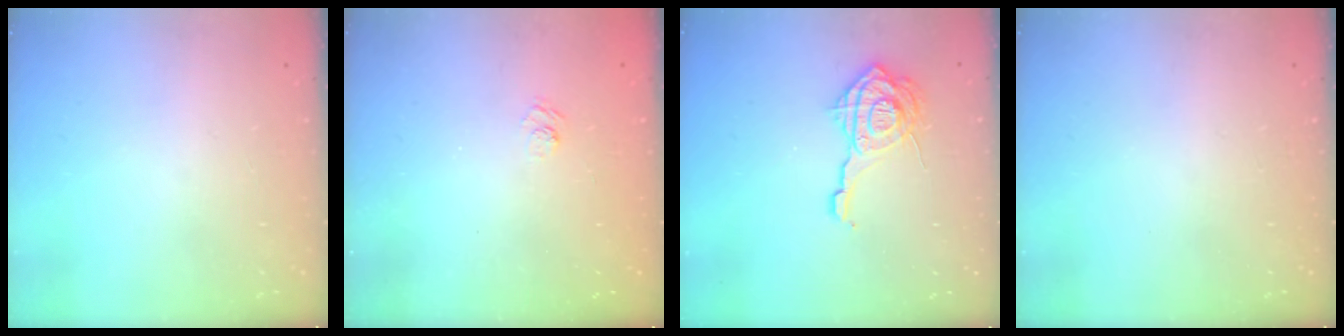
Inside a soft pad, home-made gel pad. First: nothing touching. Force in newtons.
{"total": 2.3, "press": 1.8, "slide": 1.3}
{"total": 13.5, "press": 13.4, "slide": 1.6}
{"total": 0.0}